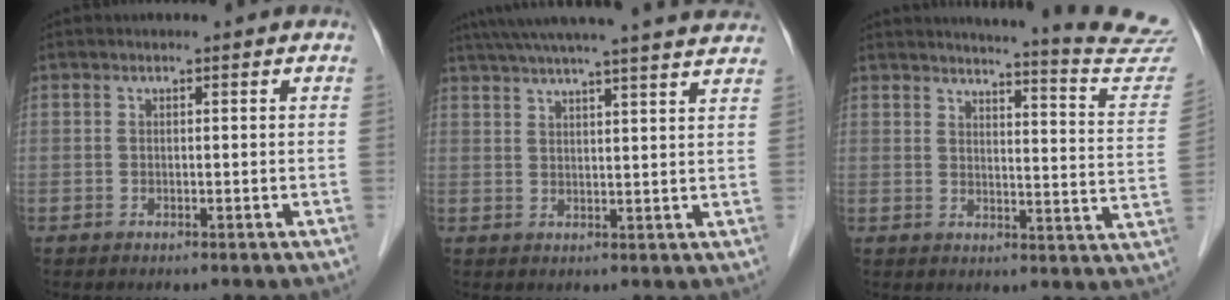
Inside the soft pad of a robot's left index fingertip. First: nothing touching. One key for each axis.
{"total": 23.1, "fx": 20.8, "fy": 0.2, "fz": 10.2, "tx": -0.168, "ty": 0.010, "tz": 0.269}
{"total": 19.5, "fx": 18.9, "fy": 0.2, "fz": 4.9, "tx": -0.055, "ty": -0.115, "tz": 0.196}